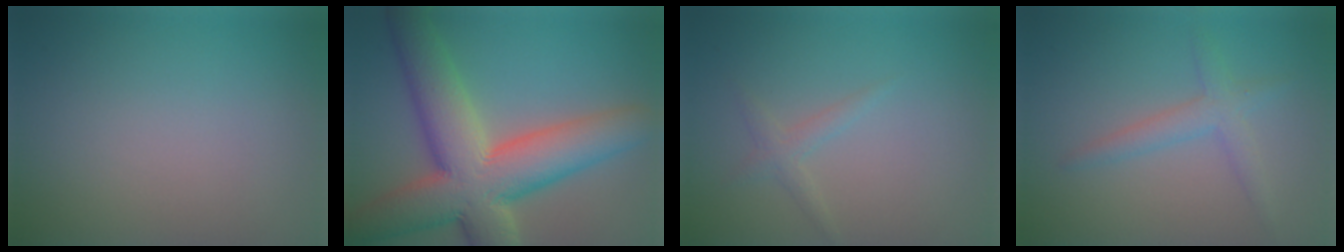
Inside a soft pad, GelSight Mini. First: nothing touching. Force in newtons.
{"total": 12.1, "press": 12.1, "slide": 0.9}
{"total": 1.3, "press": 1.3, "slide": 0.1}
{"total": 2.4, "press": 2.4, "slide": 0.3}